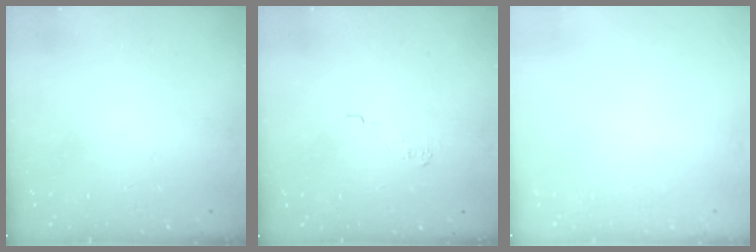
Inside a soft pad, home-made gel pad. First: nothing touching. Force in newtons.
{"total": 3.8, "press": 3.8, "slide": 0.5}
{"total": 2.7, "press": 2.6, "slide": 0.8}